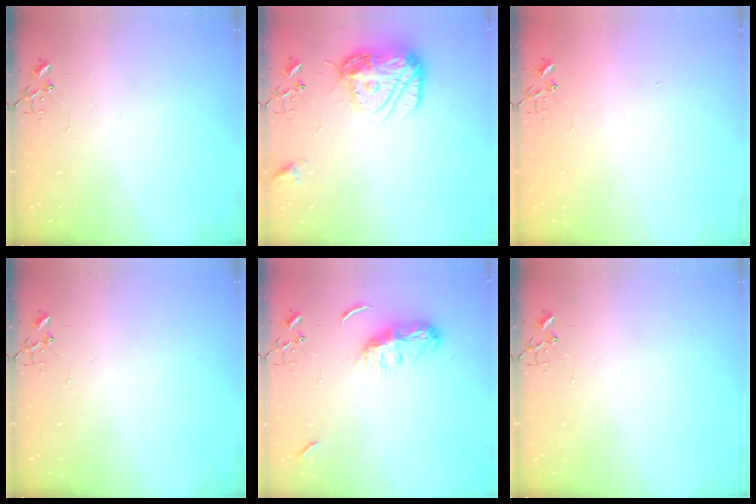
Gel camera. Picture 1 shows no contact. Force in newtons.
{"total": 16.8, "press": 16.7, "slide": 1.5}
{"total": 1.1, "press": 1.1, "slide": 0.1}
{"total": 0.0}
{"total": 9.1, "press": 9.1, "slide": 0.8}
{"total": 0.0}